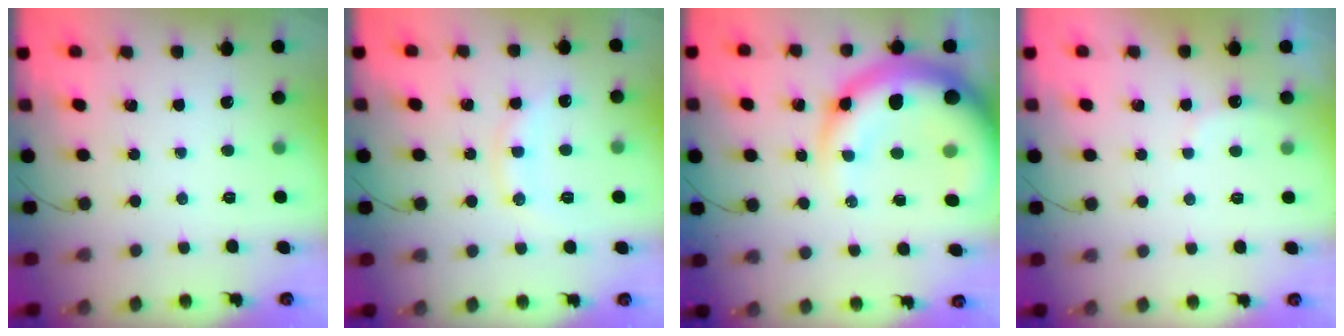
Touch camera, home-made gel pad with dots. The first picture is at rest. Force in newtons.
{"total": 9.7, "press": 9.6, "slide": 0.9}
{"total": 16.4, "press": 15.8, "slide": 4.6}
{"total": 5.3, "press": 5.2, "slide": 0.9}